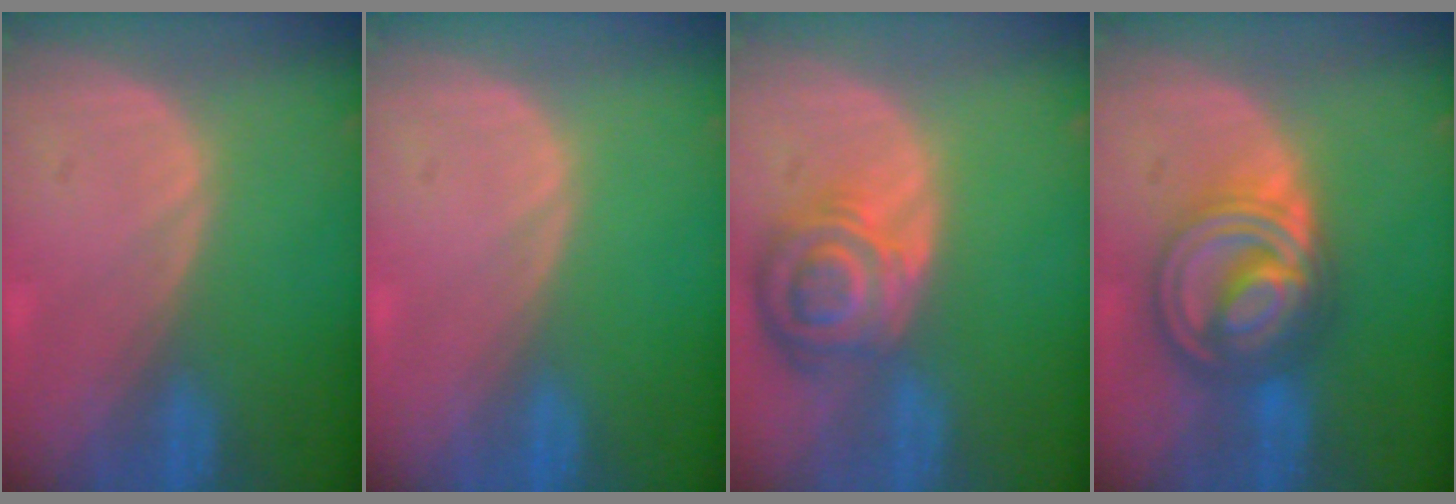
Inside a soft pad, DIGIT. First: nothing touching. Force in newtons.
{"total": 0.0}
{"total": 8.3, "press": 7.3, "slide": 3.9}
{"total": 9.3, "press": 9.3, "slide": 0.7}